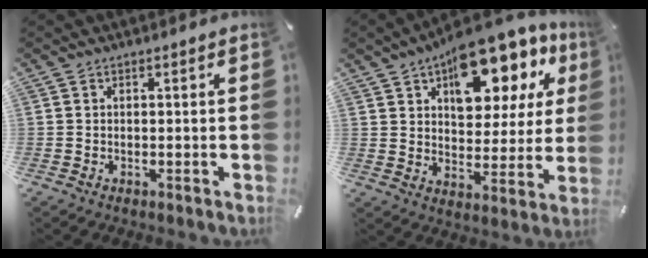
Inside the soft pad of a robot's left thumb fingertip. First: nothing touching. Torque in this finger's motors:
{"motor_torque": [2.50, 2.50, 1.61, -1.16, 0.34]}